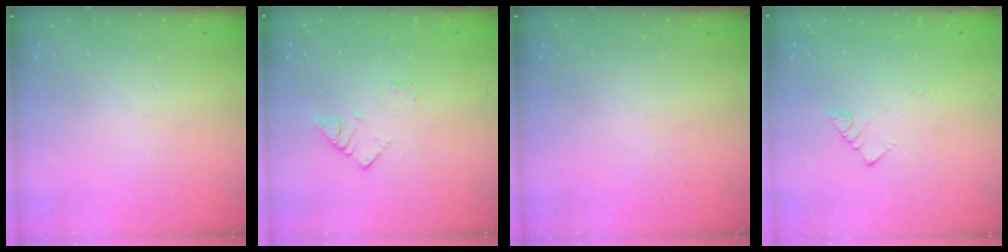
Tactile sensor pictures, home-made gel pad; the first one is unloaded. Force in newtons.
{"total": 2.9, "press": 2.9, "slide": 0.3}
{"total": 0.0}
{"total": 2.7, "press": 2.7, "slide": 0.6}